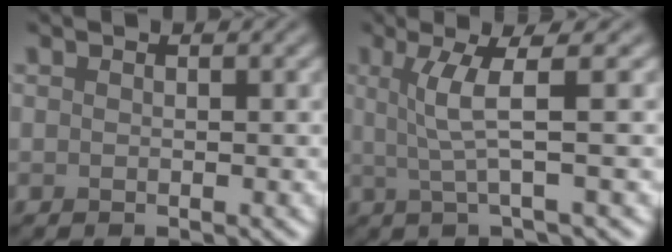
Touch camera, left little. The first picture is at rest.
{"total": 4.0, "force": [0.7, 0.5, 3.9], "torque": [-0.075, 0.003, 0.017]}